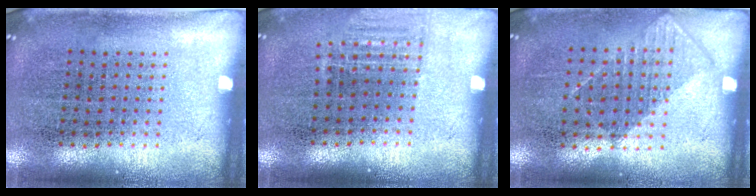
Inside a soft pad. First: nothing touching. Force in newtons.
{"total": 0.9, "press": 0.9, "slide": 0.3}
{"total": 0.8, "press": 0.7, "slide": 0.4}